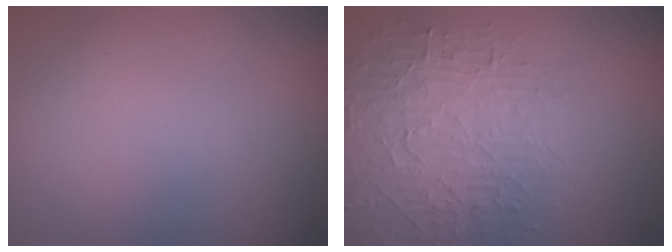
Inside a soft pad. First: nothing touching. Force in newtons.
{"total": 4.4, "press": 4.3, "slide": 1.2}